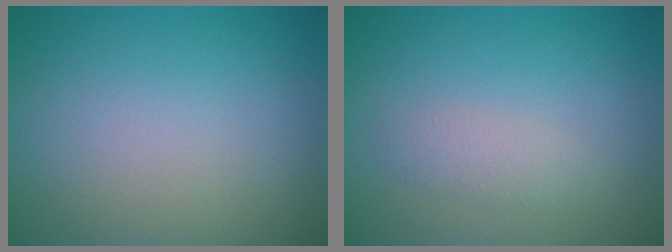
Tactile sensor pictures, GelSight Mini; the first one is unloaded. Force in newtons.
{"total": 1.5, "press": 1.5, "slide": 0.1}